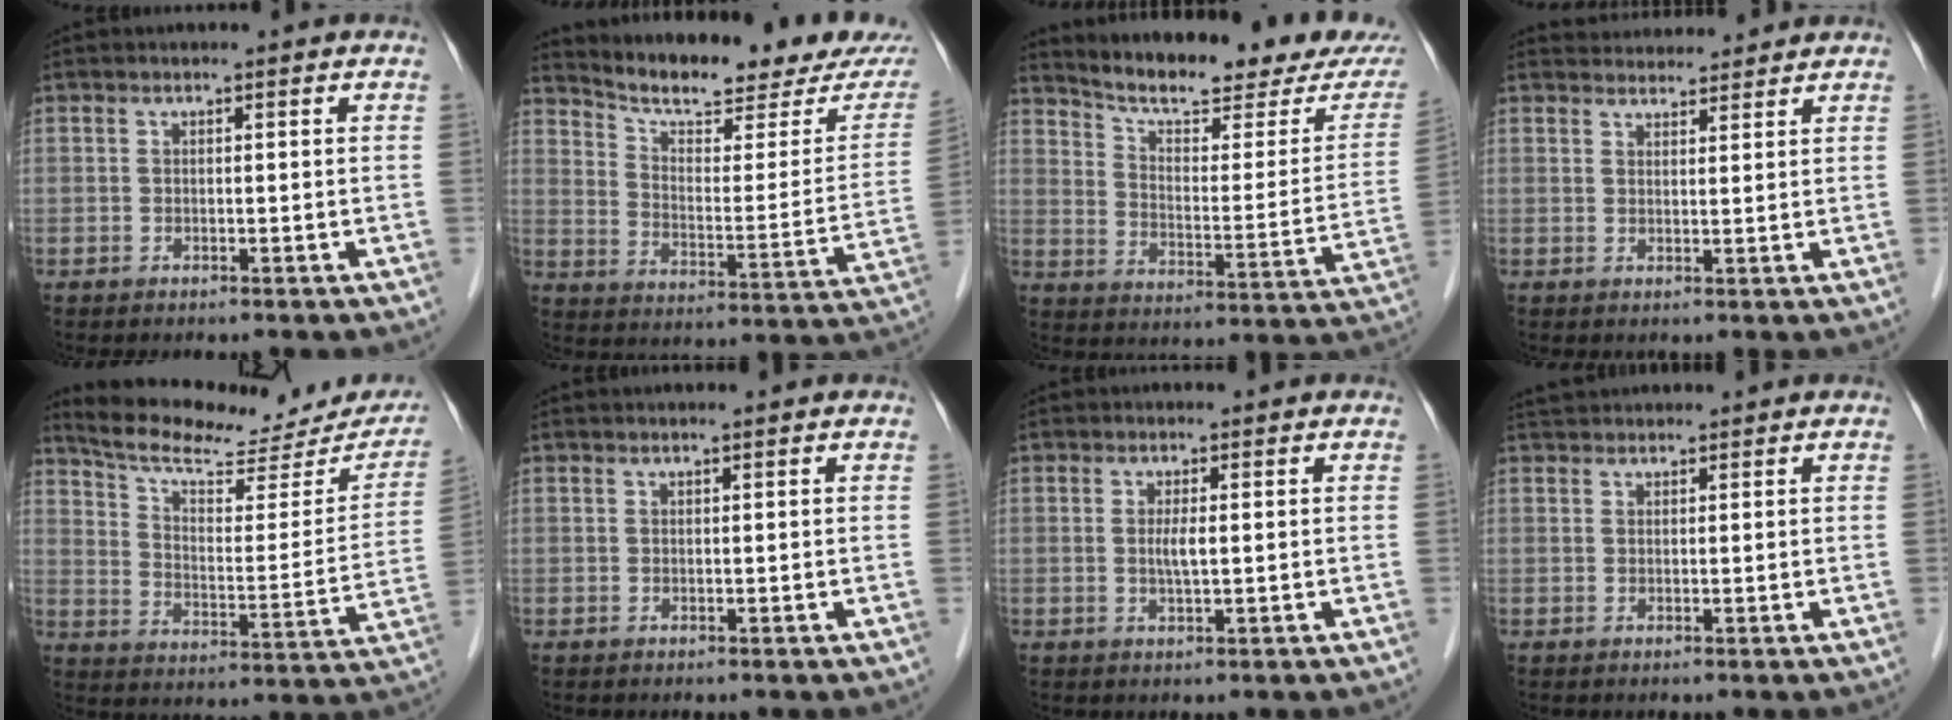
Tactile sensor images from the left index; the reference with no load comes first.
{"total": 19.0, "force": [17.2, 2.5, 7.7], "torque": [-0.113, -0.043, 0.233]}
{"total": 19.9, "force": [17.7, 2.8, 8.6], "torque": [-0.121, -0.039, 0.236]}
{"total": 6.1, "force": [6.0, 0.9, 0.7], "torque": [-0.009, 0.024, 0.080]}
{"total": 22.7, "force": [20.0, 5.9, 9.1], "torque": [-0.133, -0.015, 0.267]}
{"total": 0.7, "force": [0.6, -0.1, 0.4], "torque": [-0.009, 0.003, 0.012]}
{"total": 2.0, "force": [0.1, 0.1, 2.0], "torque": [-0.041, -0.005, 0.001]}
{"total": 2.7, "force": [2.6, 0.4, 0.6], "torque": [-0.010, 0.026, 0.047]}